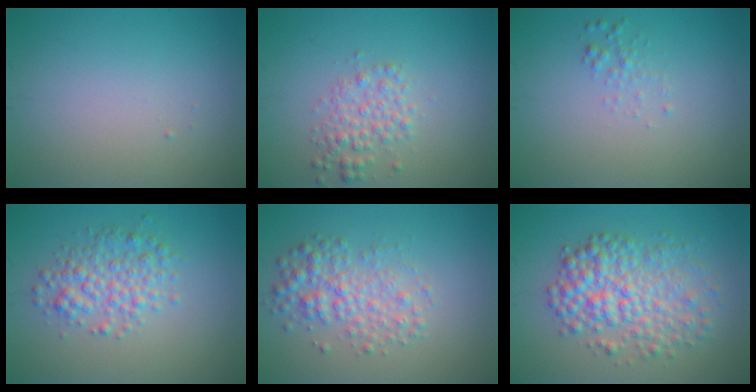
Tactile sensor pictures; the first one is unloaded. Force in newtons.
{"total": 2.5, "press": 2.5, "slide": 0.0}
{"total": 1.0, "press": 1.0, "slide": 0.0}
{"total": 3.5, "press": 3.5, "slide": 0.1}
{"total": 3.8, "press": 3.8, "slide": 0.0}
{"total": 6.0, "press": 6.0, "slide": 0.1}